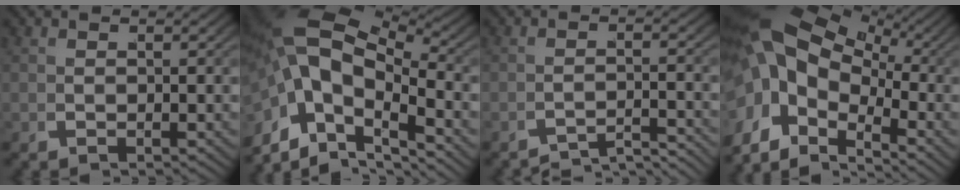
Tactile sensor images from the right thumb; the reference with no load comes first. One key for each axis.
{"total": 12.0, "fx": -0.6, "fy": 7.9, "fz": 9.0, "tx": -0.184, "ty": -0.017, "tz": -0.012}
{"total": 4.3, "fx": -4.3, "fy": -0.3, "fz": 0.0, "tx": 0.019, "ty": -0.001, "tz": -0.081}
{"total": 10.7, "fx": -0.4, "fy": 7.2, "fz": 7.9, "tx": -0.158, "ty": -0.010, "tz": -0.021}